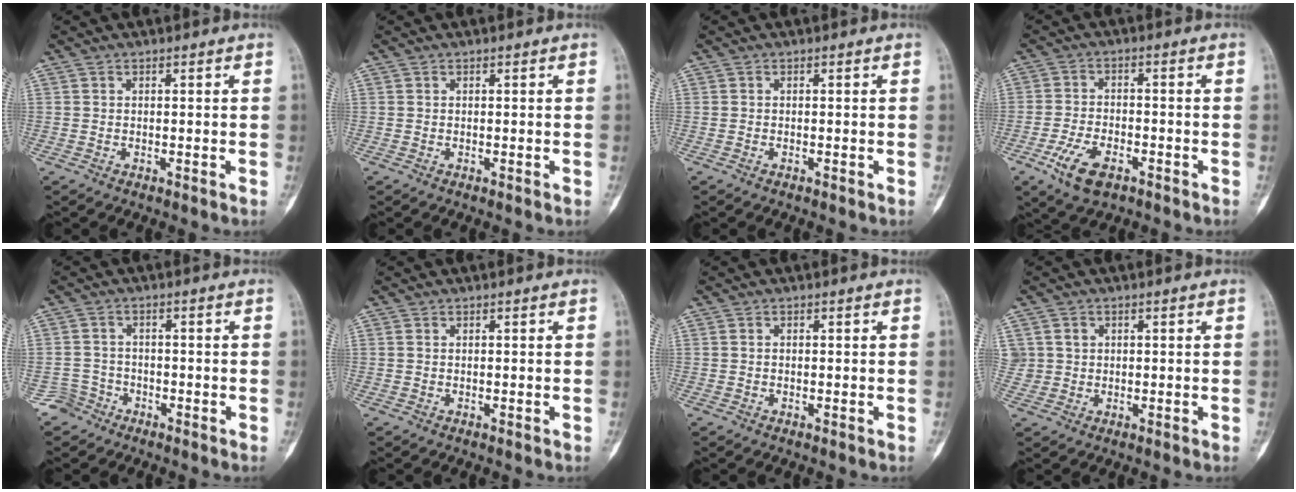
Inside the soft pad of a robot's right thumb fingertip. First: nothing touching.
{"total": 0.0}
{"total": 0.0}
{"total": 8.1, "force": [-4.3, 4.0, 5.5], "torque": [-0.110, 0.015, -0.075]}
{"total": 3.3, "force": [-2.4, 2.3, -0.7], "torque": [0.026, 0.018, -0.048]}
{"total": 0.0}
{"total": 0.0}
{"total": 3.8, "force": [1.1, 3.6, 0.6], "torque": [0.002, 0.002, 0.026]}